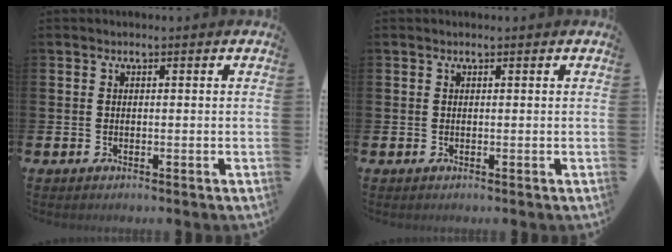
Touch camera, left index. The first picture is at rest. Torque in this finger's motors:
{"motor_torque": [0.20, -0.67, -0.10, 0.02]}